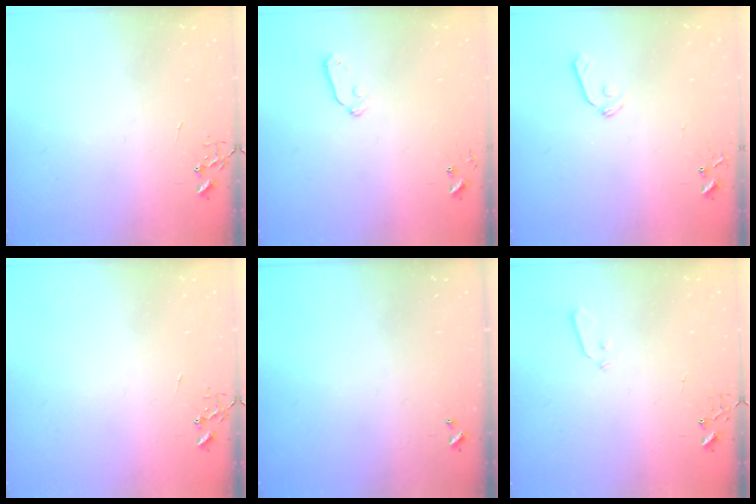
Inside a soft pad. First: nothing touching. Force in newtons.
{"total": 6.8, "press": 6.7, "slide": 0.8}
{"total": 7.3, "press": 7.3, "slide": 0.7}
{"total": 0.0}
{"total": 0.0}
{"total": 3.5, "press": 3.5, "slide": 0.6}